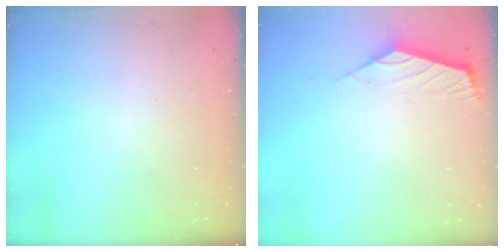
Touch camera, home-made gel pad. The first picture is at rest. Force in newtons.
{"total": 2.5, "press": 2.4, "slide": 0.6}